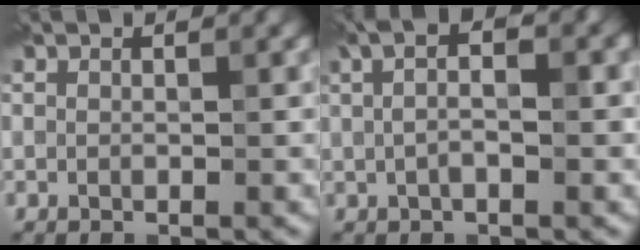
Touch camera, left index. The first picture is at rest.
{"total": 5.3, "force": [1.3, 2.5, 4.5], "torque": [-0.061, 0.012, 0.000]}